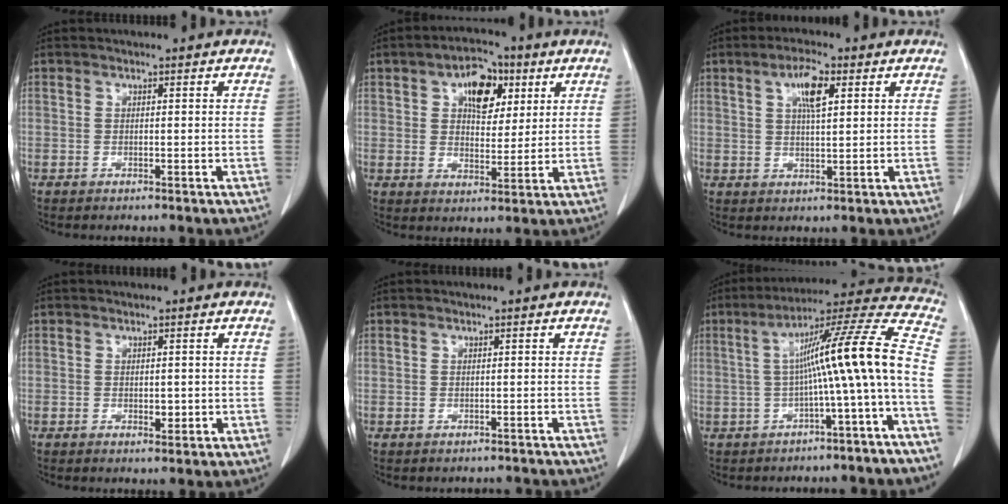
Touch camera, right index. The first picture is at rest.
{"total": 8.8, "force": [3.7, 5.0, 6.1], "torque": [-0.096, 0.021, 0.061]}
{"total": 5.4, "force": [2.2, 1.2, 4.8], "torque": [-0.089, 0.004, 0.038]}
{"total": 1.7, "force": [-0.3, 1.0, 1.3], "torque": [-0.017, -0.001, 0.000]}
{"total": 2.1, "force": [-1.7, 1.1, -0.1], "torque": [0.002, 0.008, -0.025]}
{"total": 14.6, "force": [-2.2, -1.1, 14.4], "torque": [-0.200, 0.038, -0.038]}